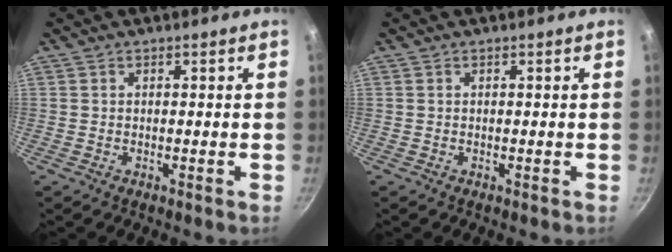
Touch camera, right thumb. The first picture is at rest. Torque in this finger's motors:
{"motor_torque": [-0.04, -0.04, 0.01, 0.00, 0.00]}